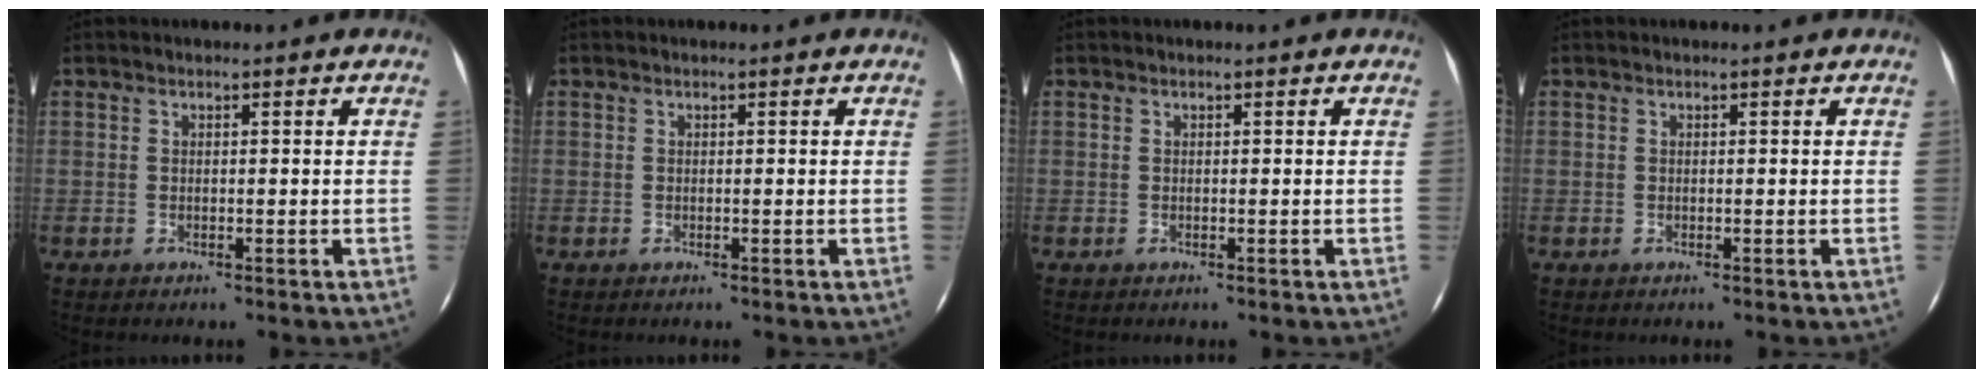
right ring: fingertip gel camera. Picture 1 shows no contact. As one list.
[{"total": 0.0}, {"total": 0.0}, {"total": 0.0}]